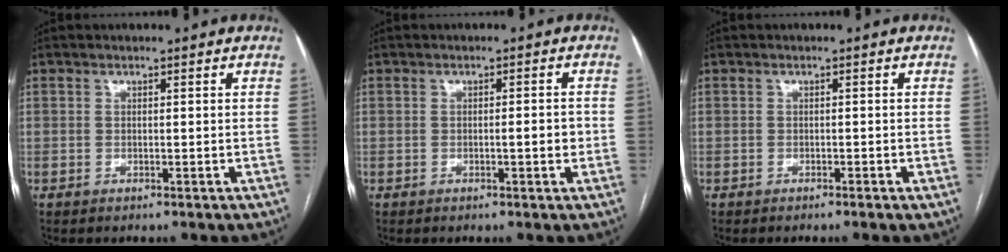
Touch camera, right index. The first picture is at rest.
{"total": 2.3, "force": [-0.5, 0.3, 2.2], "torque": [-0.032, 0.001, -0.008]}
{"total": 0.7, "force": [-0.5, 0.0, 0.4], "torque": [-0.009, -0.001, -0.010]}